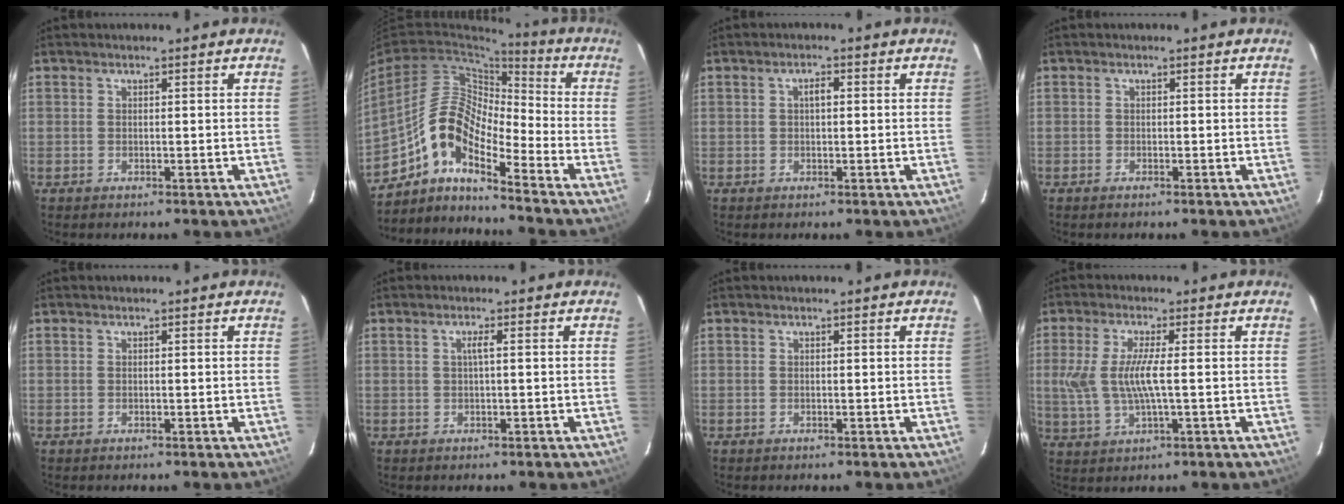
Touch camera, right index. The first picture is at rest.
{"total": 11.1, "force": [-7.3, 2.9, 7.7], "torque": [-0.134, 0.010, -0.152]}
{"total": 1.8, "force": [0.3, 0.8, 1.5], "torque": [-0.027, 0.008, 0.004]}
{"total": 0.5, "force": [-0.4, 0.2, 0.2], "torque": [-0.005, -0.001, -0.010]}
{"total": 0.0}
{"total": 1.3, "force": [0.1, -0.2, 1.3], "torque": [-0.024, 0.002, 0.000]}
{"total": 0.0}
{"total": 8.0, "force": [-0.1, 1.7, 7.8], "torque": [-0.164, -0.003, 0.004]}